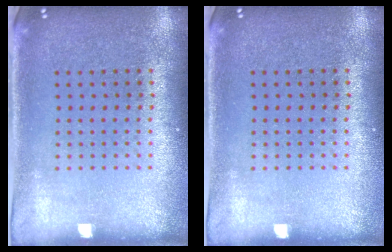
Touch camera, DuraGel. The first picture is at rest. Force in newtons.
{"total": 0.0}